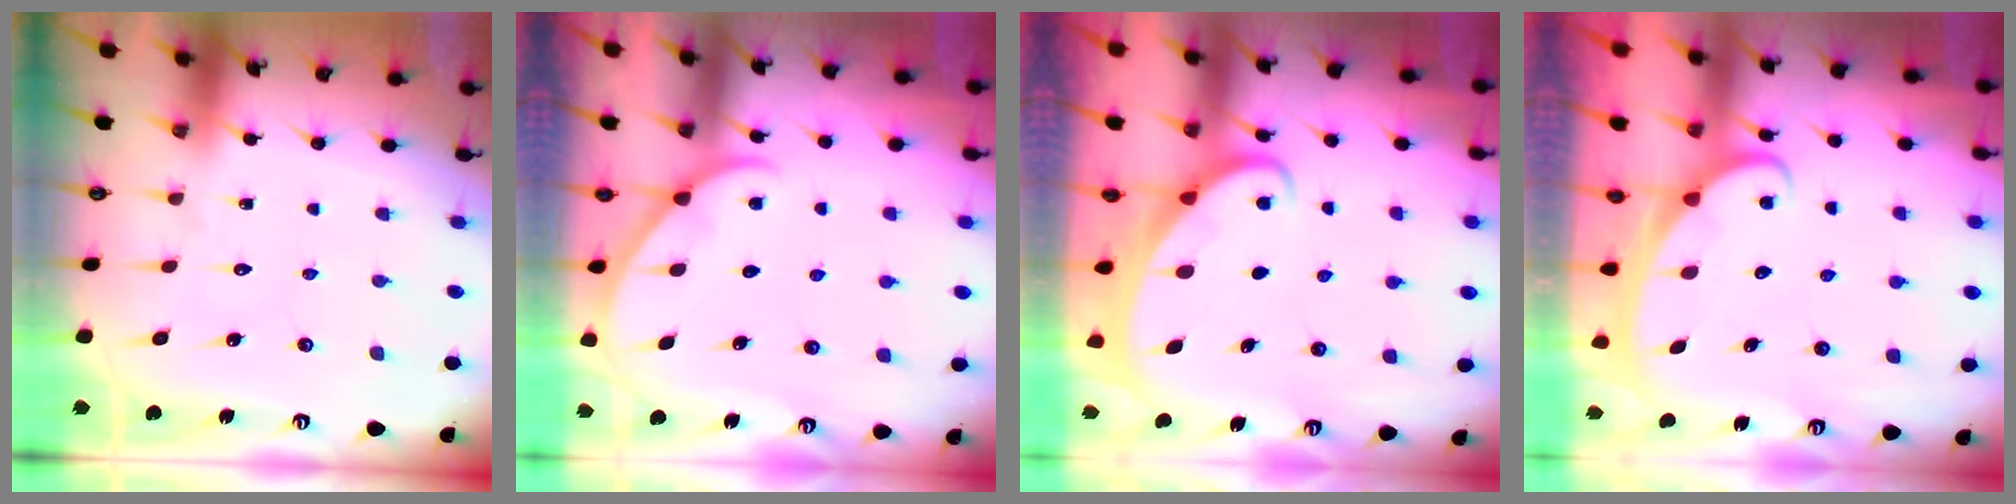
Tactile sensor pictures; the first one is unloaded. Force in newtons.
{"total": 2.0, "press": 2.0, "slide": 0.3}
{"total": 2.0, "press": 2.0, "slide": 0.2}
{"total": 2.4, "press": 2.4, "slide": 0.3}